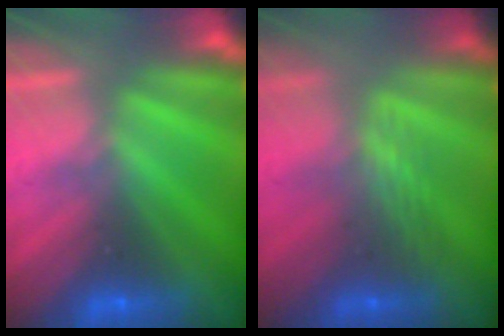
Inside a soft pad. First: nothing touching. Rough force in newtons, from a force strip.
{"total": 2.4}